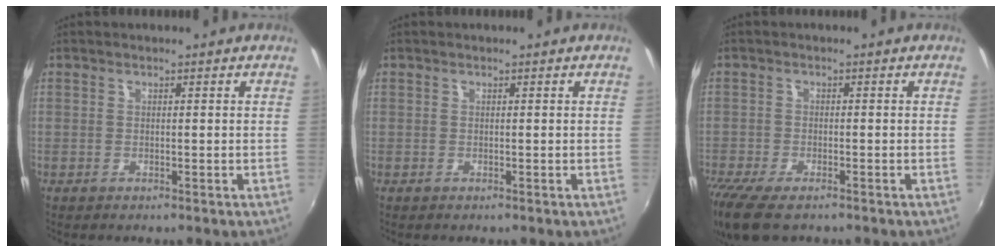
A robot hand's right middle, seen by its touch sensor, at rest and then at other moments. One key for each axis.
{"total": 0.0}
{"total": 9.5, "fx": -7.3, "fy": 2.2, "fz": 5.7, "tx": -0.138, "ty": -0.053, "tz": -0.137}